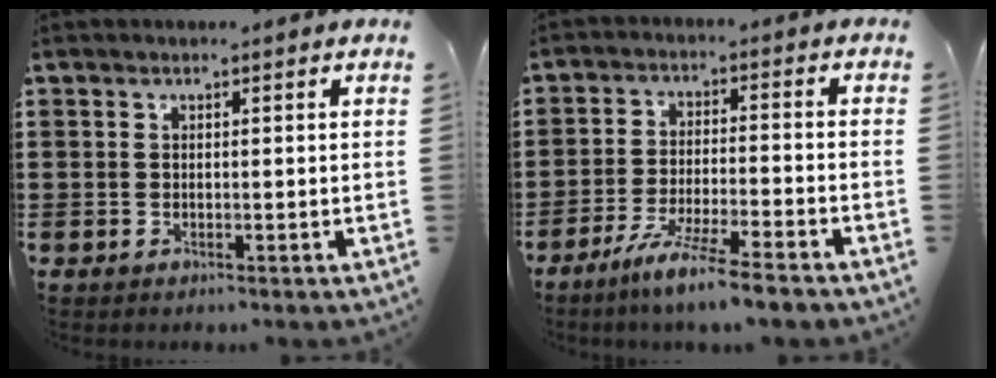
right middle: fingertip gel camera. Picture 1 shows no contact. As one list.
[{"total": 6.9, "force": [-5.8, -0.5, 3.7], "torque": [-0.075, -0.017, -0.109]}]